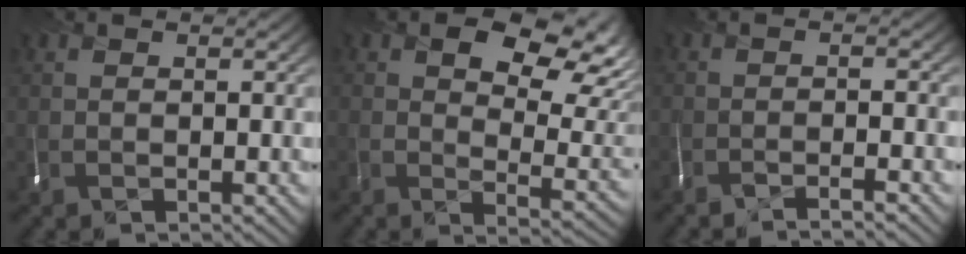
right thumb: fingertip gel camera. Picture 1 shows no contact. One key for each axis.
{"total": 10.9, "fx": 5.1, "fy": 5.4, "fz": 8.0, "tx": -0.110, "ty": -0.008, "tz": 0.075}
{"total": 2.9, "fx": -2.7, "fy": -0.8, "fz": 0.5, "tx": 0.012, "ty": -0.006, "tz": -0.064}